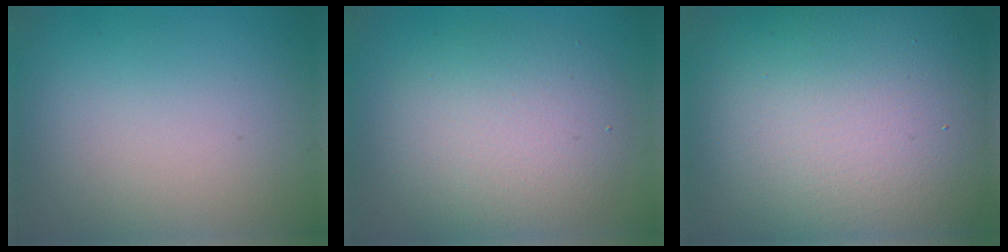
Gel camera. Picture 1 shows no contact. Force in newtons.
{"total": 5.9, "press": 5.8, "slide": 0.5}
{"total": 20.0, "press": 19.9, "slide": 1.3}